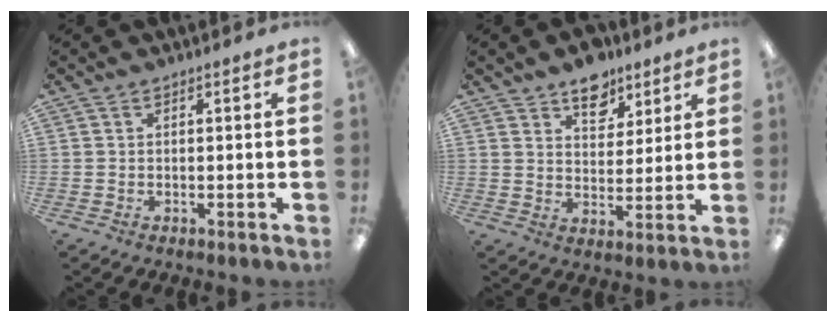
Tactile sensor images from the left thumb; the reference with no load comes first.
{"total": 9.4, "force": [7.0, 5.4, 3.1], "torque": [-0.031, -0.042, 0.126]}